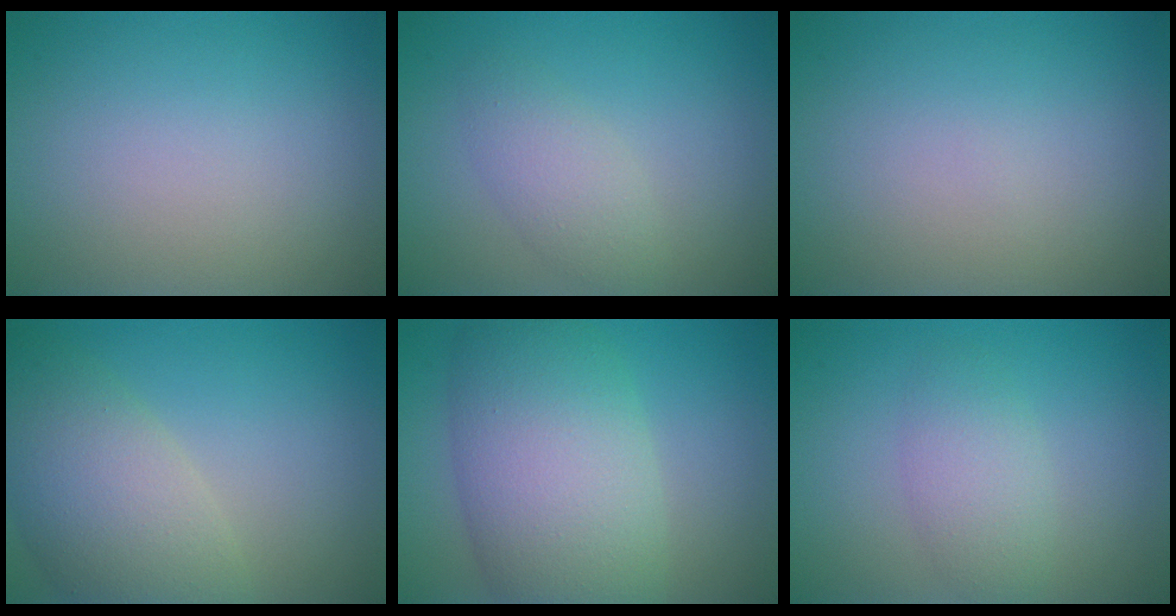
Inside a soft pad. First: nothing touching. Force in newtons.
{"total": 2.5, "press": 2.5, "slide": 0.0}
{"total": 0.0}
{"total": 7.2, "press": 7.2, "slide": 0.6}
{"total": 10.1, "press": 10.1, "slide": 0.1}
{"total": 2.7, "press": 2.7, "slide": 0.1}